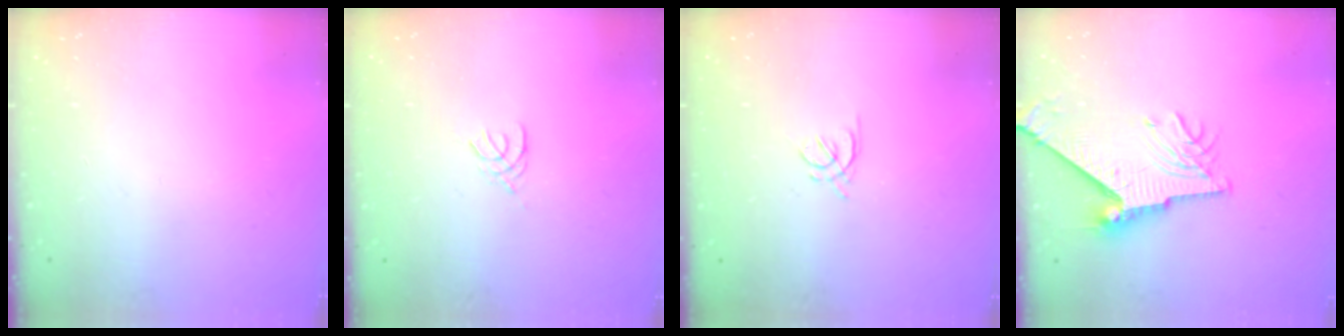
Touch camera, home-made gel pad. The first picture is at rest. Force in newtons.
{"total": 2.1, "press": 2.0, "slide": 0.4}
{"total": 2.8, "press": 2.8, "slide": 0.7}
{"total": 11.5, "press": 11.4, "slide": 1.2}